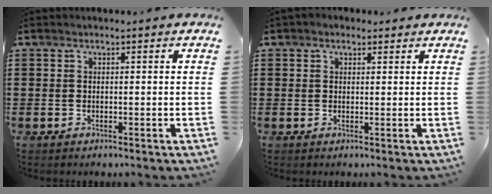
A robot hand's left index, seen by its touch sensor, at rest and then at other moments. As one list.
[{"total": 1.5, "force": [1.1, 1.0, 0.3], "torque": [-0.009, 0.006, 0.021]}]